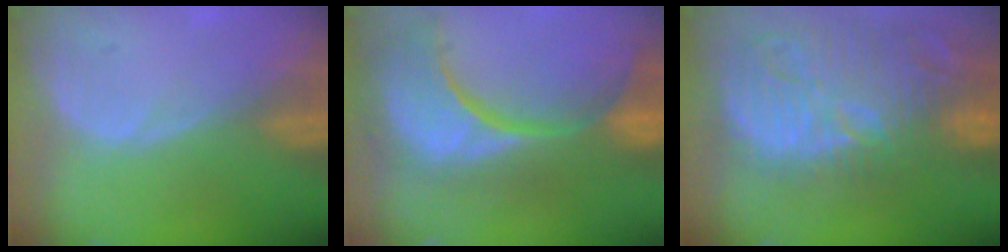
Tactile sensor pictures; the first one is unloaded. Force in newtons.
{"total": 15.4, "press": 12.1, "slide": 9.5}
{"total": 15.4, "press": 13.4, "slide": 7.6}